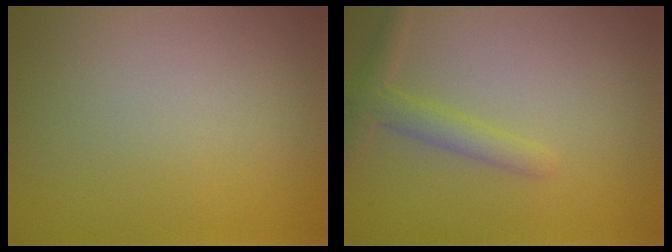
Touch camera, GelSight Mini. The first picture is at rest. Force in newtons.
{"total": 2.3, "press": 2.3, "slide": 0.1}